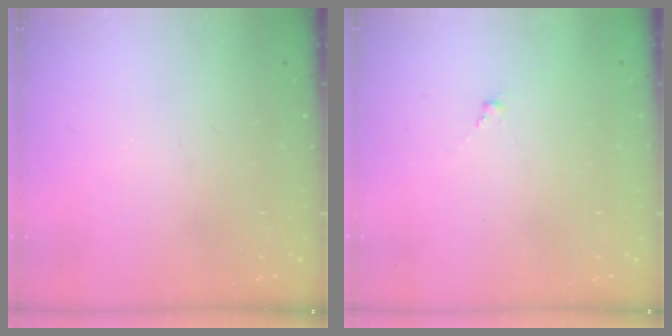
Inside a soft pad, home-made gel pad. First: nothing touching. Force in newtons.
{"total": 0.0}